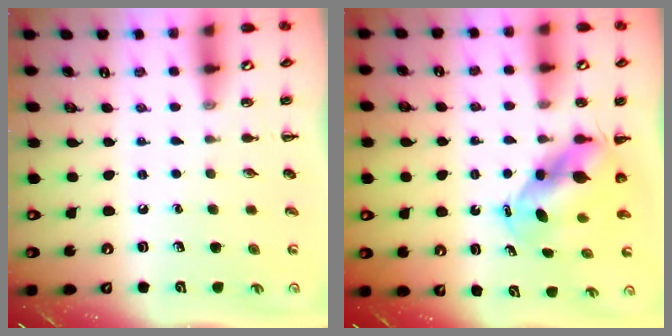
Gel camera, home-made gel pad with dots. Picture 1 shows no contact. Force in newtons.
{"total": 5.7, "press": 5.6, "slide": 1.2}